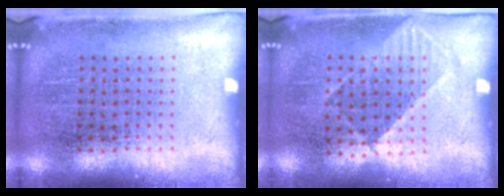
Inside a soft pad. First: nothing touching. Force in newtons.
{"total": 1.0, "press": 0.9, "slide": 0.6}